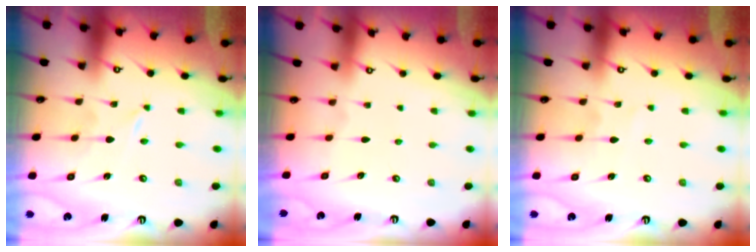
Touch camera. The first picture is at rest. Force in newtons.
{"total": 0.0}
{"total": 2.2, "press": 2.1, "slide": 0.3}